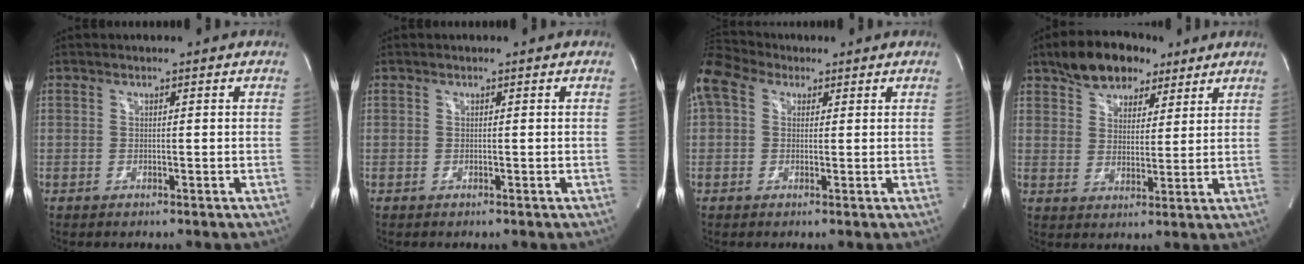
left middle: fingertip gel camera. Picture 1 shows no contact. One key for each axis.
{"total": 0.0}
{"total": 15.2, "fx": 7.7, "fy": 10.5, "fz": 7.8, "tx": -0.212, "ty": 0.083, "tz": 0.142}
{"total": 10.1, "fx": 7.0, "fy": 5.4, "fz": 4.8, "tx": -0.073, "ty": 0.021, "tz": 0.117}